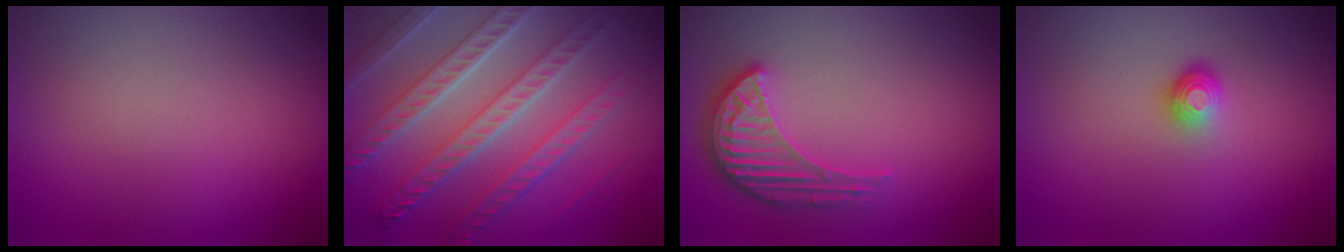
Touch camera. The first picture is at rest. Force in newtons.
{"total": 8.1, "press": 6.5, "slide": 4.7}
{"total": 3.9, "press": 3.2, "slide": 2.3}
{"total": 1.8, "press": 1.2, "slide": 1.4}